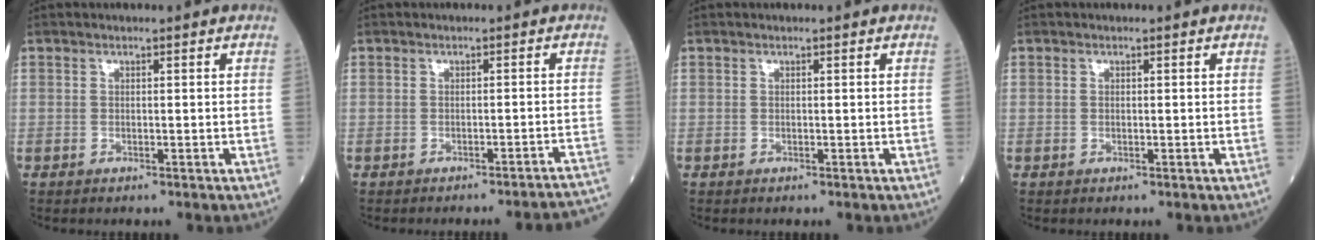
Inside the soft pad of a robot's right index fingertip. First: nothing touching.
{"total": 10.1, "force": [-9.9, -1.4, 1.7], "torque": [0.009, -0.012, -0.108]}
{"total": 0.0}
{"total": 0.0}